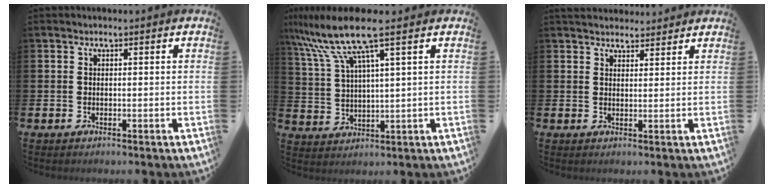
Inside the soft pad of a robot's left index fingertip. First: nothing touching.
{"total": 9.6, "force": [6.8, 1.3, 6.7], "torque": [-0.155, -0.015, 0.119]}
{"total": 3.1, "force": [3.0, 1.0, 0.0], "torque": [0.004, -0.013, 0.054]}